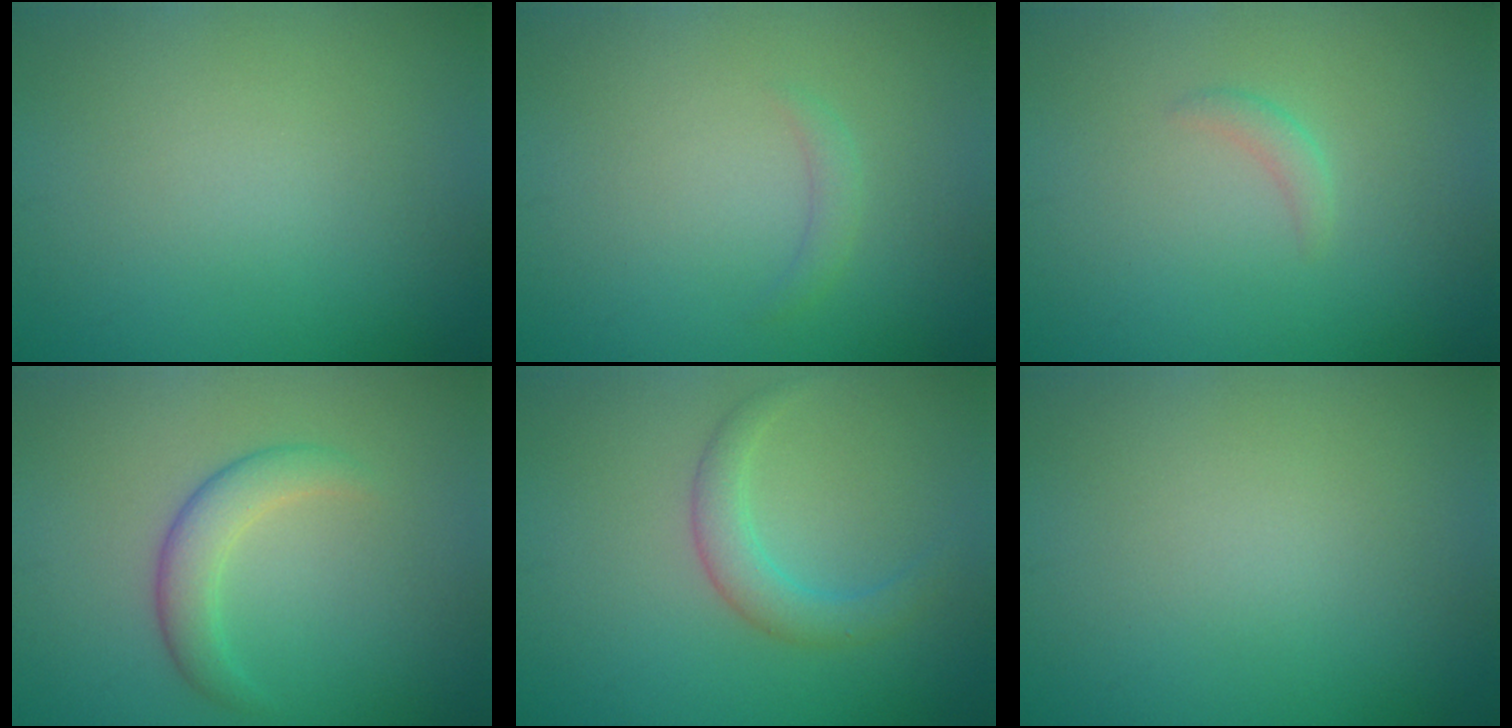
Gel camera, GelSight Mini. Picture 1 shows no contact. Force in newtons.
{"total": 1.0, "press": 1.0, "slide": 0.1}
{"total": 1.0, "press": 1.0, "slide": 0.0}
{"total": 2.8, "press": 2.8, "slide": 0.1}
{"total": 2.4, "press": 2.4, "slide": 0.1}
{"total": 0.0}